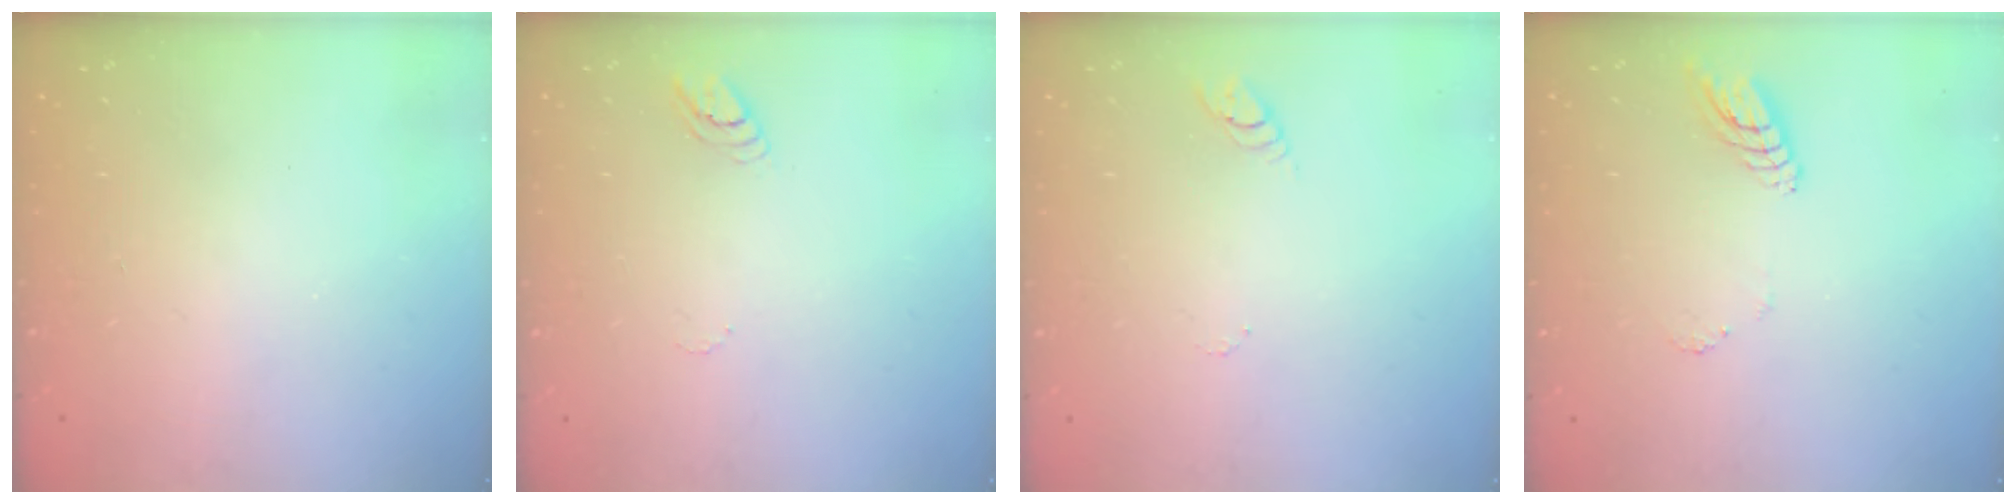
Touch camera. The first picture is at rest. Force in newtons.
{"total": 3.6, "press": 3.6, "slide": 0.4}
{"total": 2.9, "press": 2.9, "slide": 0.4}
{"total": 6.8, "press": 6.7, "slide": 0.7}